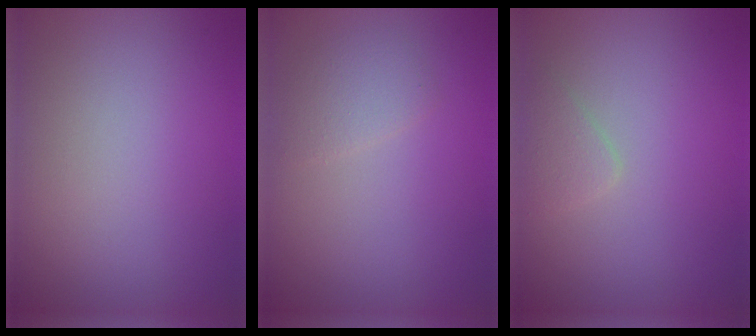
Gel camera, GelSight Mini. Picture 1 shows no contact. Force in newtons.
{"total": 1.6, "press": 1.6, "slide": 0.1}
{"total": 1.2, "press": 1.2, "slide": 0.1}